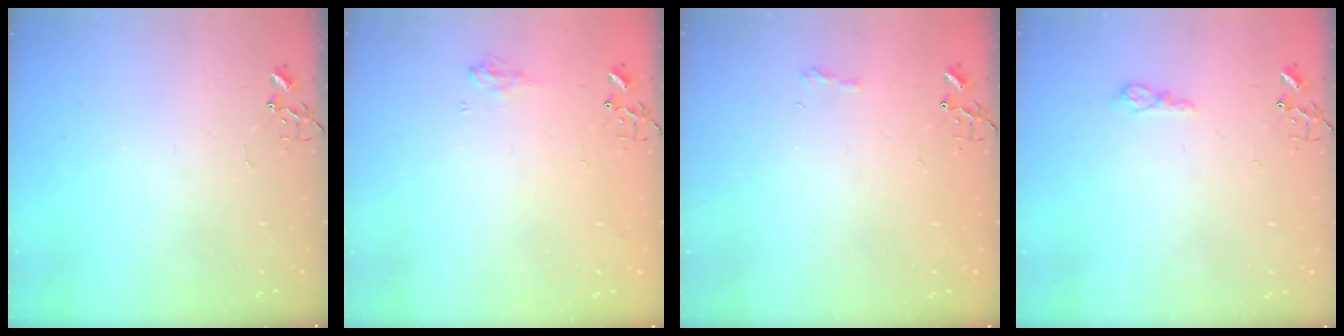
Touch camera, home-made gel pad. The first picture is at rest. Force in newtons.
{"total": 7.6, "press": 7.6, "slide": 0.7}
{"total": 7.0, "press": 6.9, "slide": 0.5}
{"total": 6.5, "press": 6.5, "slide": 0.7}